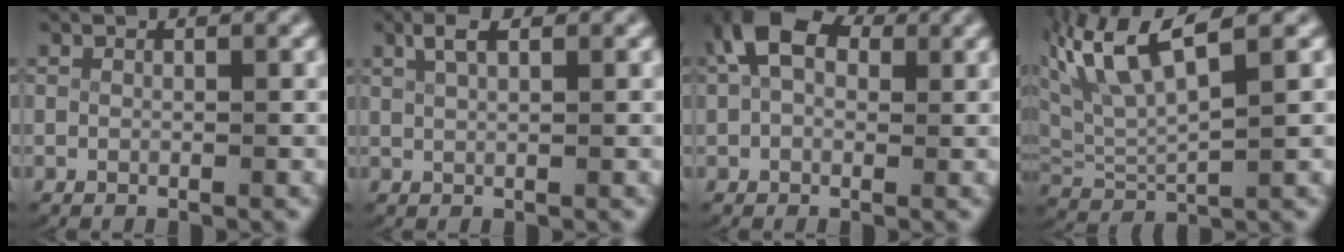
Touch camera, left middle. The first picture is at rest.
{"total": 2.0, "force": [1.4, 0.4, 1.4], "torque": [-0.032, 0.002, 0.029]}
{"total": 6.0, "force": [2.2, 3.8, 4.0], "torque": [-0.074, 0.007, 0.028]}
{"total": 7.0, "force": [3.2, 3.8, 5.0], "torque": [-0.129, -0.003, 0.062]}